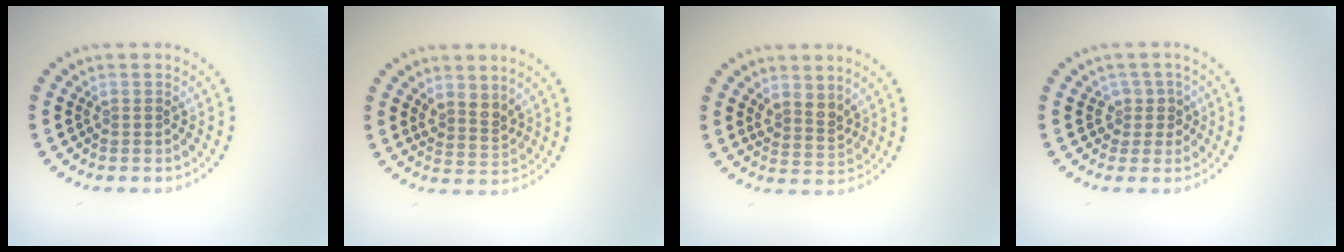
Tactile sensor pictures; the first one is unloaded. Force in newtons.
{"total": 2.1, "press": 1.7, "slide": 1.2}
{"total": 2.1, "press": 1.7, "slide": 1.2}
{"total": 1.8, "press": 1.4, "slide": 1.2}